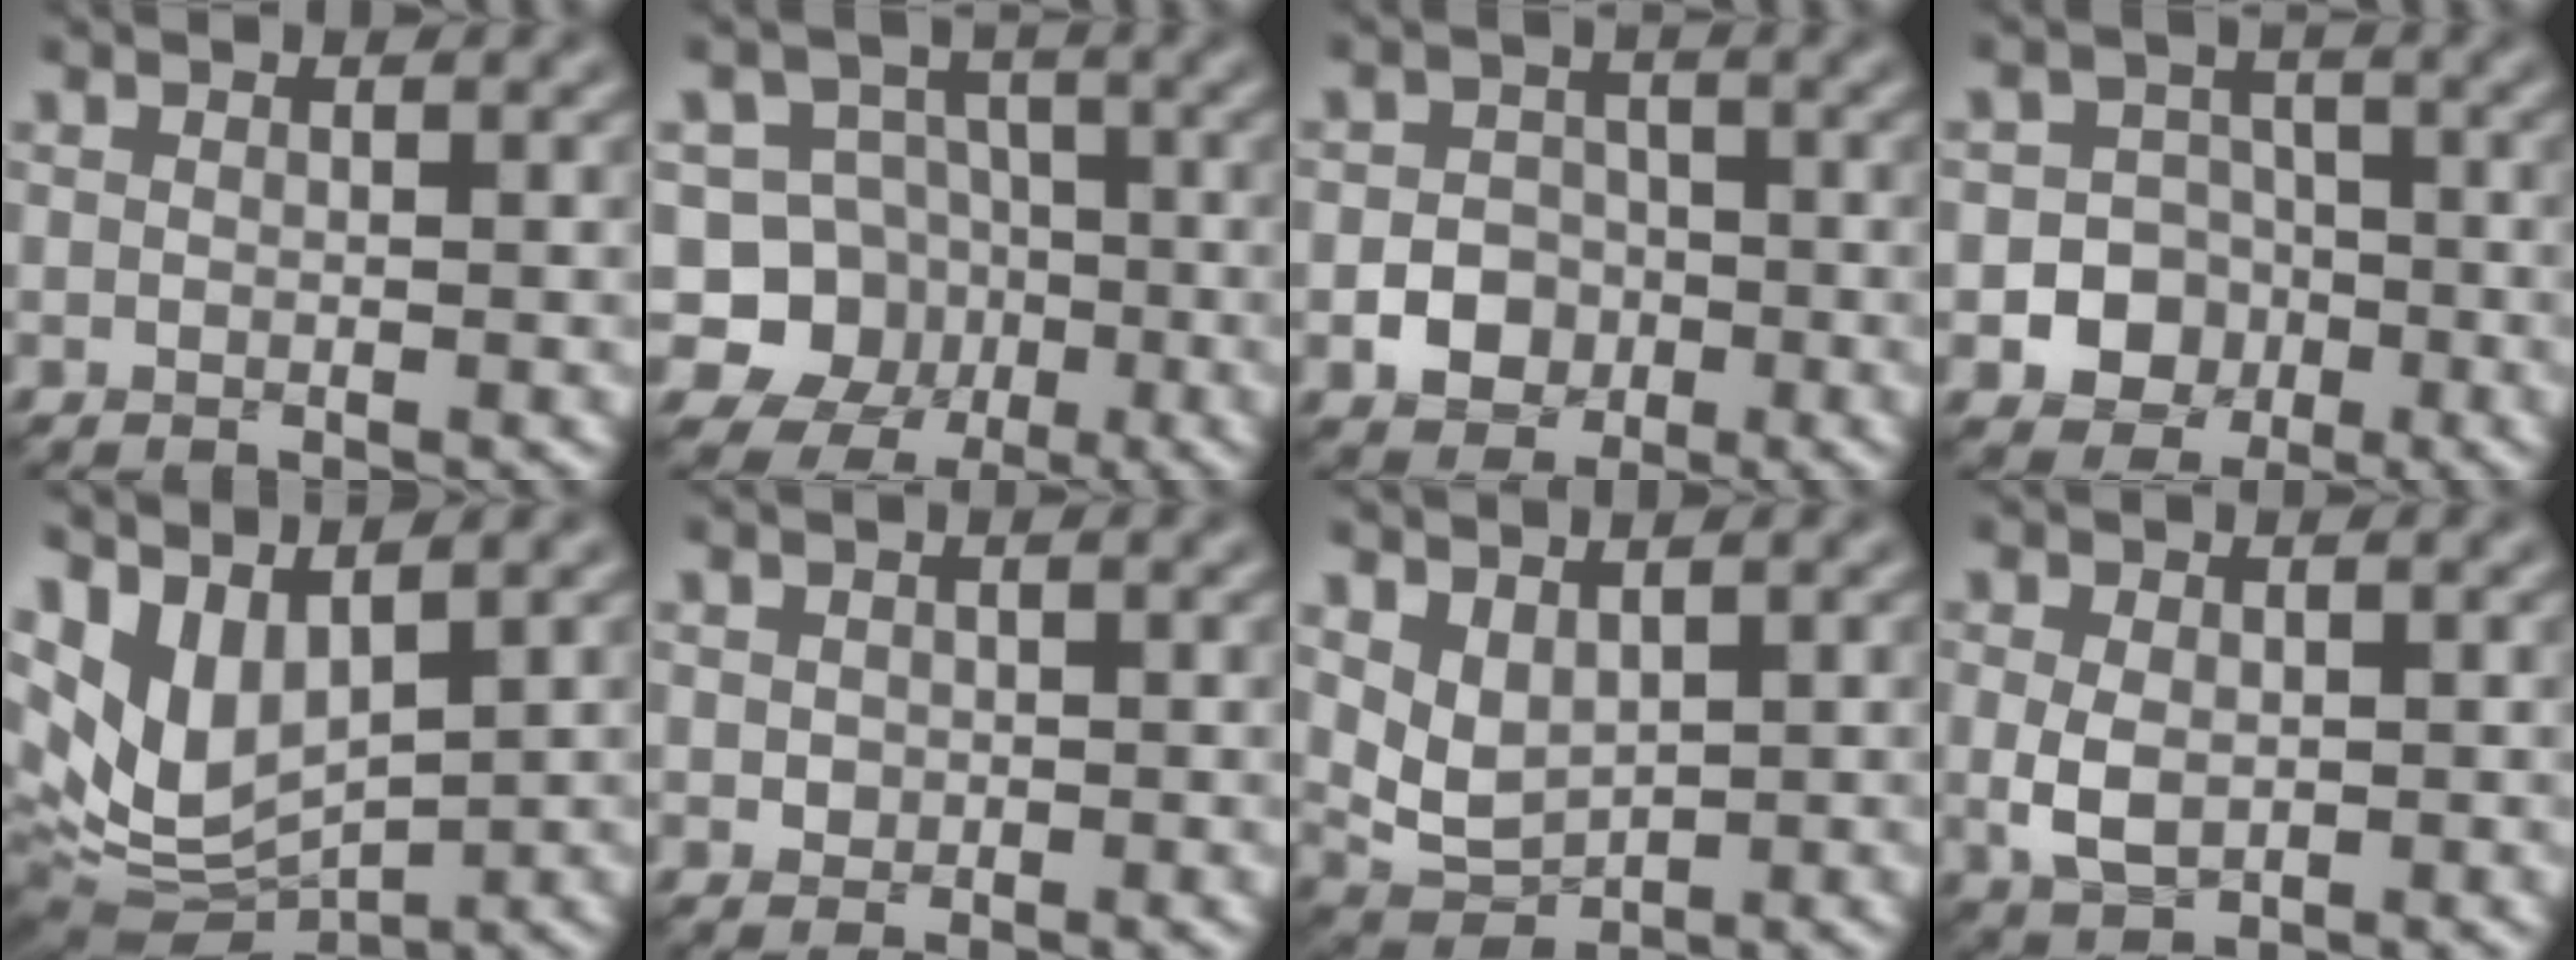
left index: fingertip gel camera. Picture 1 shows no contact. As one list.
[{"total": 6.6, "force": [-1.6, 6.2, 1.8], "torque": [-0.011, 0.006, -0.057]}, {"total": 4.1, "force": [-1.6, 3.4, 1.5], "torque": [-0.002, 0.003, -0.044]}, {"total": 7.3, "force": [-2.6, 6.5, 2.0], "torque": [-0.011, -0.005, -0.066]}, {"total": 7.1, "force": [2.9, 3.8, 5.3], "torque": [-0.123, -0.012, 0.069]}, {"total": 0.9, "force": [0.0, 0.8, 0.3], "torque": [-0.007, -0.003, 0.000]}, {"total": 2.8, "force": [1.2, 1.7, 1.8], "torque": [-0.045, -0.008, 0.029]}, {"total": 3.1, "force": [-0.3, 2.1, 2.2], "torque": [-0.052, -0.003, -0.004]}]